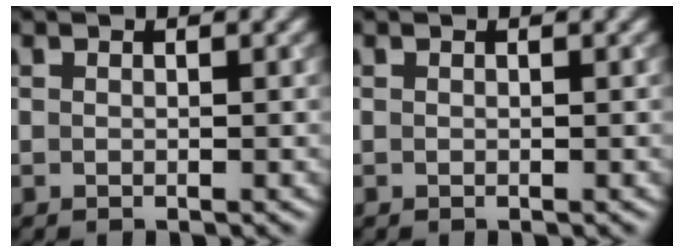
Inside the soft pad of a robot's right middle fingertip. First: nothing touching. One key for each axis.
{"total": 0.0}